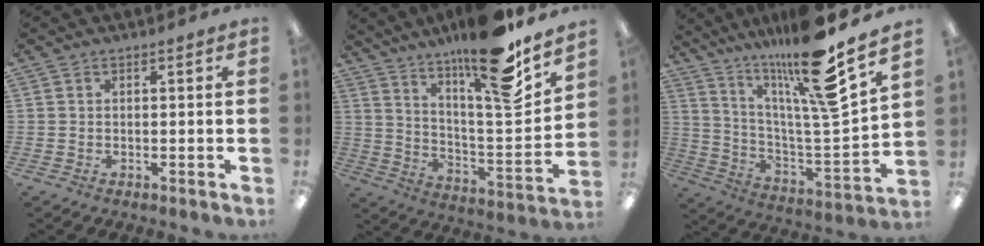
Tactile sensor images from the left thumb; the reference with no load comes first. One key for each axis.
{"total": 19.1, "fx": 14.8, "fy": 2.8, "fz": 11.8, "tx": -0.192, "ty": -0.112, "tz": 0.238}
{"total": 20.0, "fx": 15.5, "fy": 1.0, "fz": 12.6, "tx": -0.219, "ty": -0.111, "tz": 0.240}